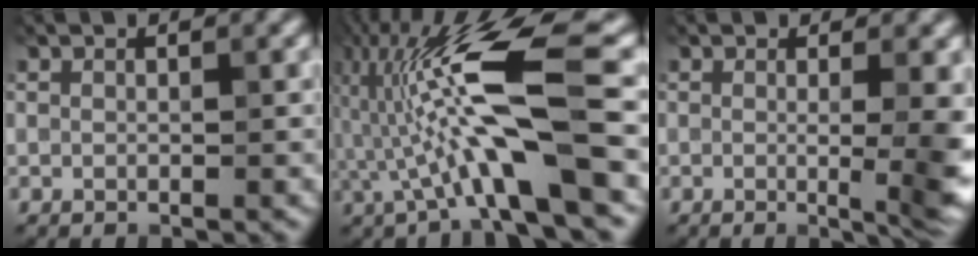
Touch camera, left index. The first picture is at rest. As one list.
[{"total": 10.6, "force": [-1.0, 1.9, 10.3], "torque": [-0.198, 0.025, -0.021]}, {"total": 6.6, "force": [-0.2, 2.2, 6.3], "torque": [-0.051, -0.006, -0.002]}]